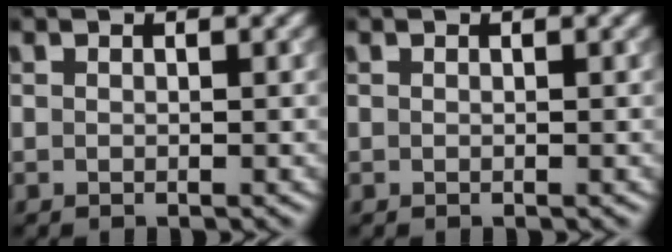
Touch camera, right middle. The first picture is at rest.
{"total": 0.0}